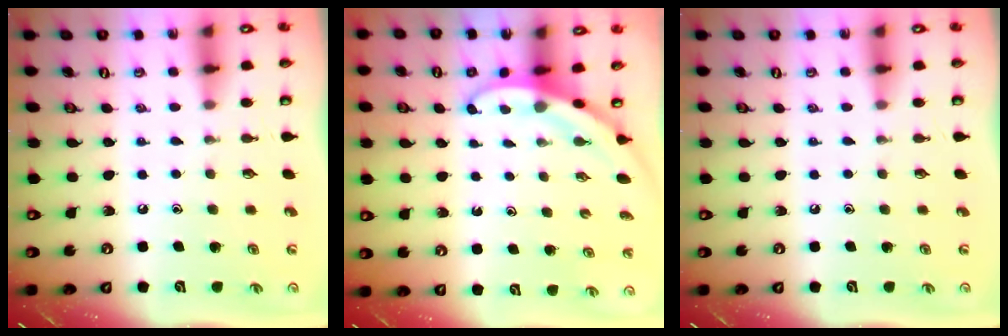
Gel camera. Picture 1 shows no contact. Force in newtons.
{"total": 3.4, "press": 3.4, "slide": 0.1}
{"total": 0.0}